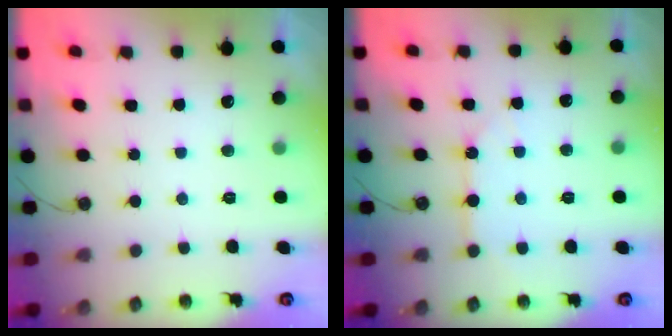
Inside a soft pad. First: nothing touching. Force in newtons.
{"total": 6.7, "press": 6.7, "slide": 0.7}